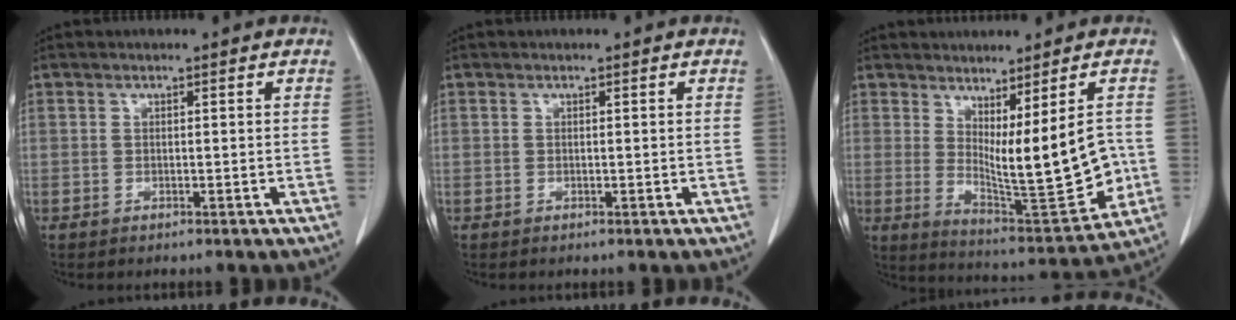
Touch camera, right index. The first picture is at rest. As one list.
[{"total": 0.0}, {"total": 13.0, "force": [0.7, 2.5, 12.7], "torque": [-0.187, -0.031, 0.029]}]